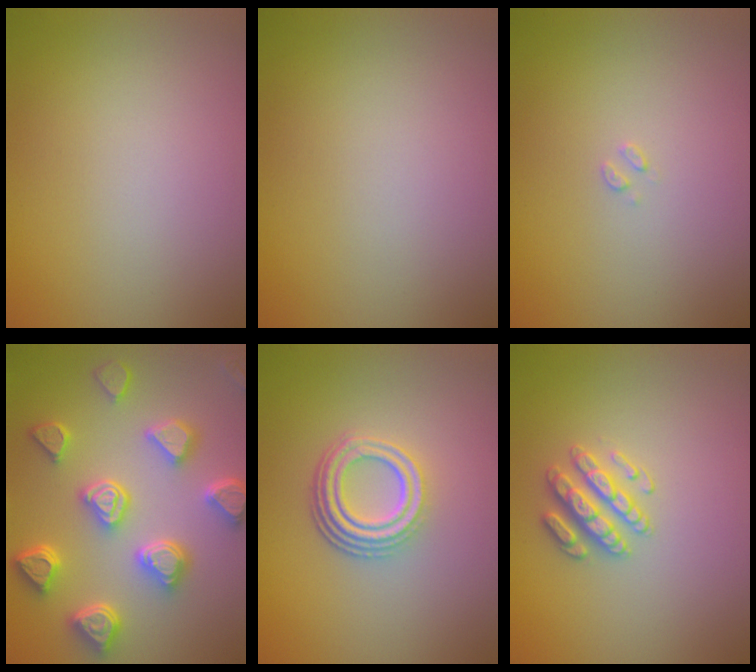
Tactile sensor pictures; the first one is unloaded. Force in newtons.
{"total": 0.0}
{"total": 0.6, "press": 0.6, "slide": 0.2}
{"total": 6.9, "press": 6.1, "slide": 3.3}
{"total": 4.2, "press": 3.2, "slide": 2.8}
{"total": 2.6, "press": 2.6, "slide": 0.6}